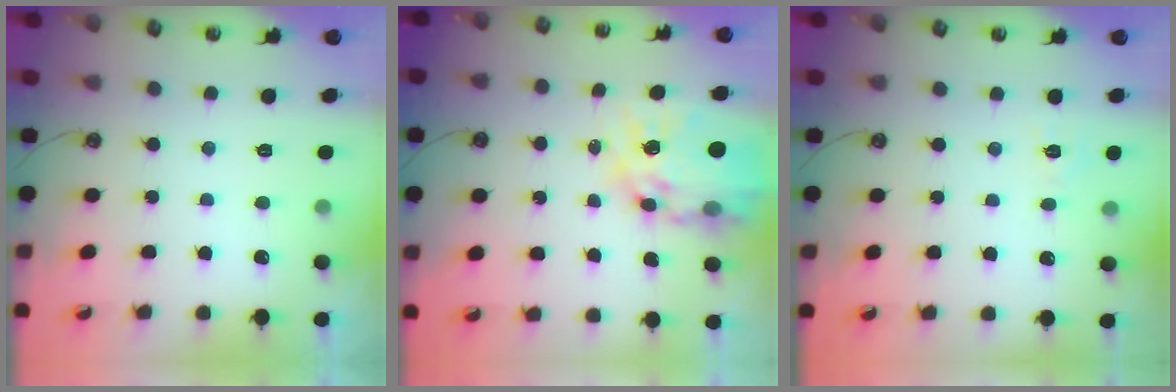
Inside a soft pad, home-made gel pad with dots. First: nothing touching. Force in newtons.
{"total": 18.6, "press": 18.6, "slide": 1.8}
{"total": 5.9, "press": 5.9, "slide": 0.6}